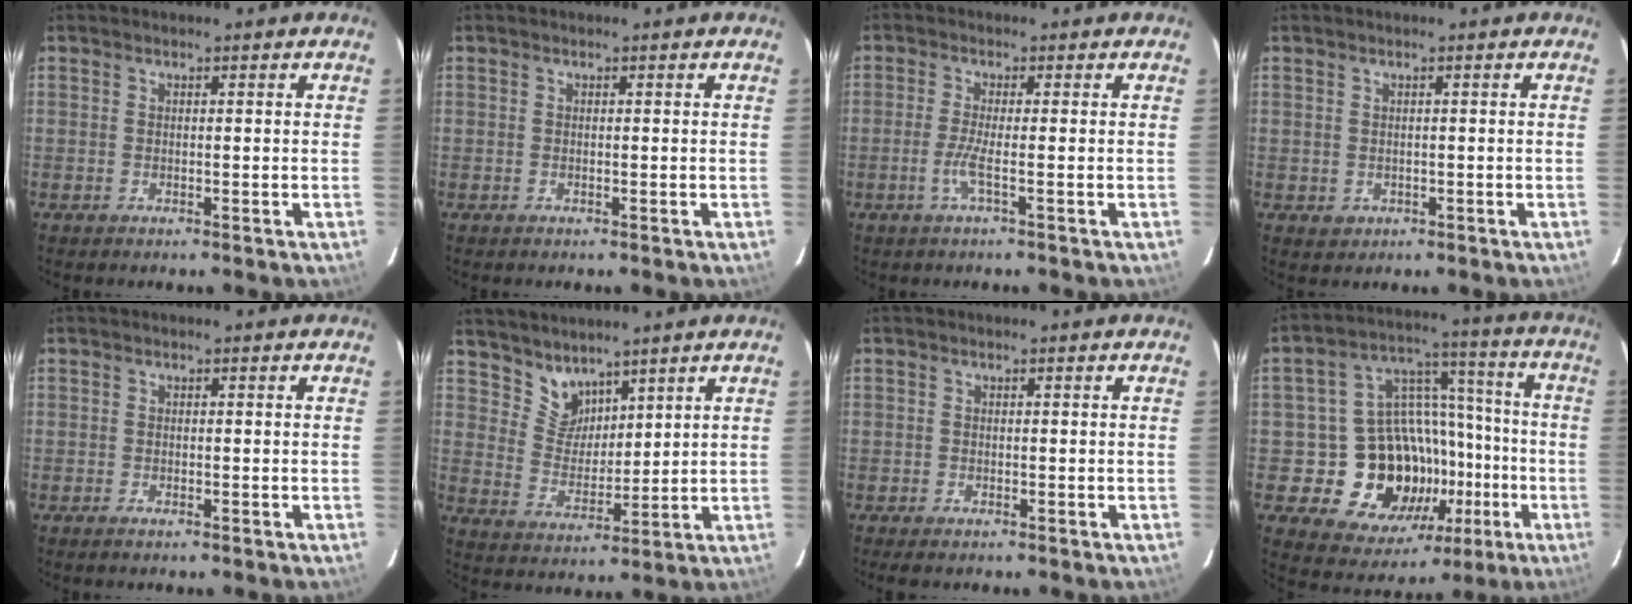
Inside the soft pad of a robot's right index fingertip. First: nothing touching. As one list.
[{"total": 0.0}, {"total": 2.8, "force": [-1.3, -0.7, 2.4], "torque": [-0.057, -0.008, -0.029]}, {"total": 1.8, "force": [-0.1, 1.8, 0.3], "torque": [-0.002, 0.000, 0.003]}, {"total": 0.8, "force": [-0.7, 0.3, 0.5], "torque": [-0.009, -0.002, -0.013]}, {"total": 6.4, "force": [5.2, 3.6, 1.1], "torque": [-0.011, 0.003, 0.107]}, {"total": 1.7, "force": [-1.3, 0.6, 0.8], "torque": [-0.017, -0.005, -0.024]}, {"total": 18.9, "force": [-6.3, 15.0, 9.7], "torque": [-0.185, 0.040, -0.065]}]